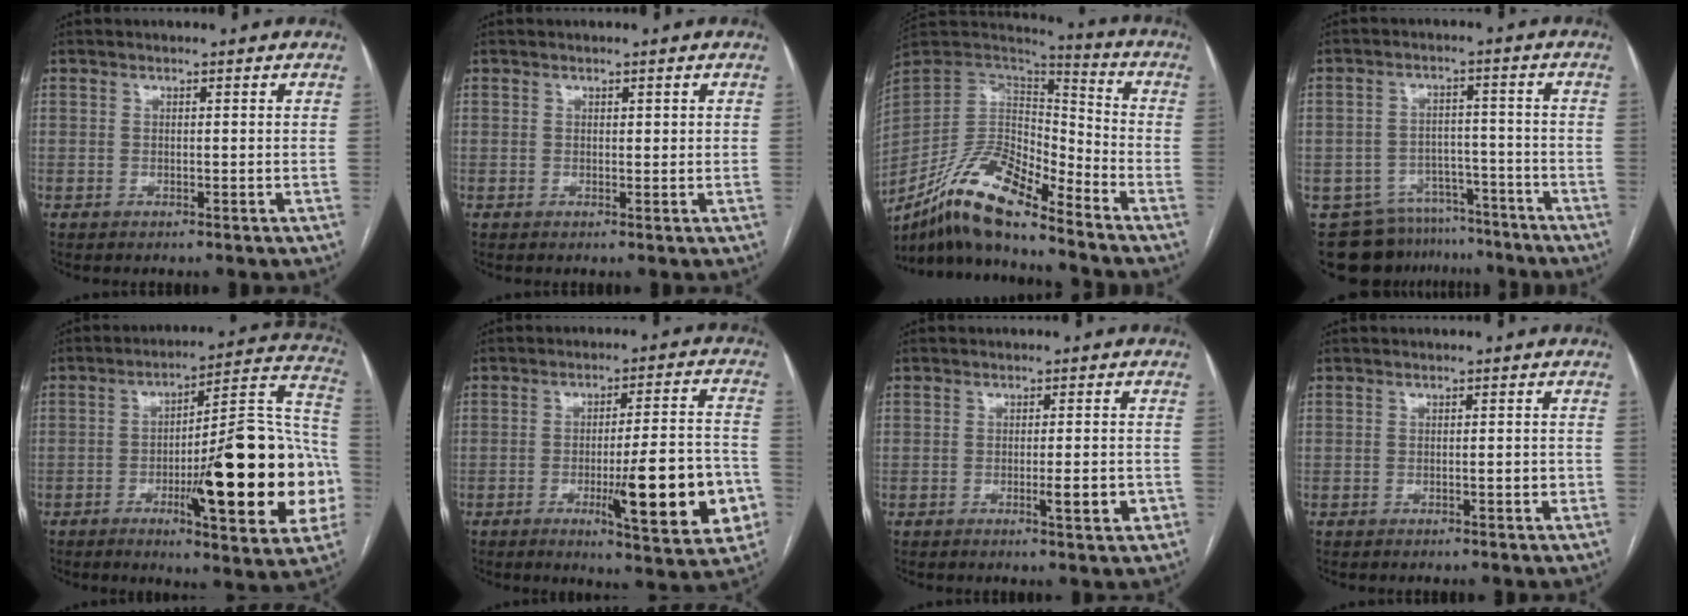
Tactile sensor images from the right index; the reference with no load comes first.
{"total": 0.7, "force": [0.3, 0.4, 0.5], "torque": [-0.004, 0.001, 0.004]}
{"total": 15.6, "force": [-11.8, 3.8, 9.5], "torque": [-0.176, 0.015, -0.217]}
{"total": 12.1, "force": [-10.1, 6.6, 1.3], "torque": [-0.018, 0.029, -0.136]}
{"total": 25.0, "force": [-5.6, 3.9, 24.1], "torque": [-0.277, 0.016, -0.072]}
{"total": 15.7, "force": [-4.9, 2.3, 14.8], "torque": [-0.190, 0.000, -0.063]}
{"total": 4.0, "force": [-1.4, 0.6, 3.7], "torque": [-0.054, -0.001, -0.018]}
{"total": 1.5, "force": [-0.6, 0.3, 1.3], "torque": [-0.019, 0.002, -0.009]}